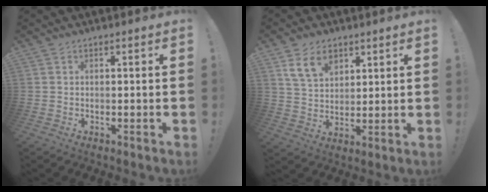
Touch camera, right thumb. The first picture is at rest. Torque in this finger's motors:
{"motor_torque": [1.08, 1.50, 0.12, -0.13, 0.00]}